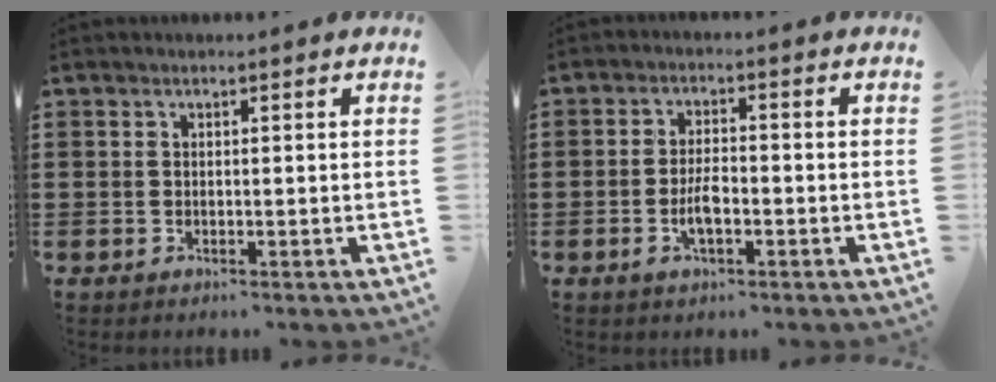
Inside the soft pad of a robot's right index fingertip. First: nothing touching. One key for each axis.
{"total": 4.2, "fx": -1.3, "fy": 1.5, "fz": 3.8, "tx": -0.080, "ty": 0.000, "tz": -0.027}